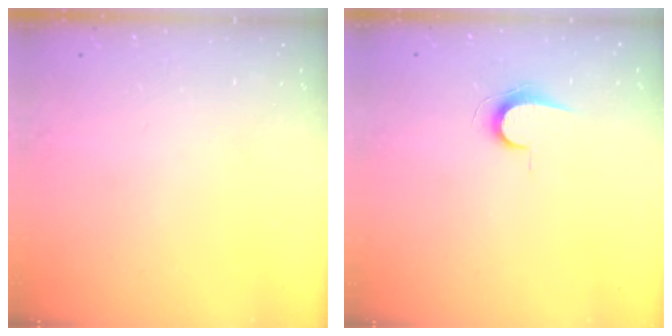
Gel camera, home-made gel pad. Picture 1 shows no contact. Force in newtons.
{"total": 5.9, "press": 5.9, "slide": 0.6}